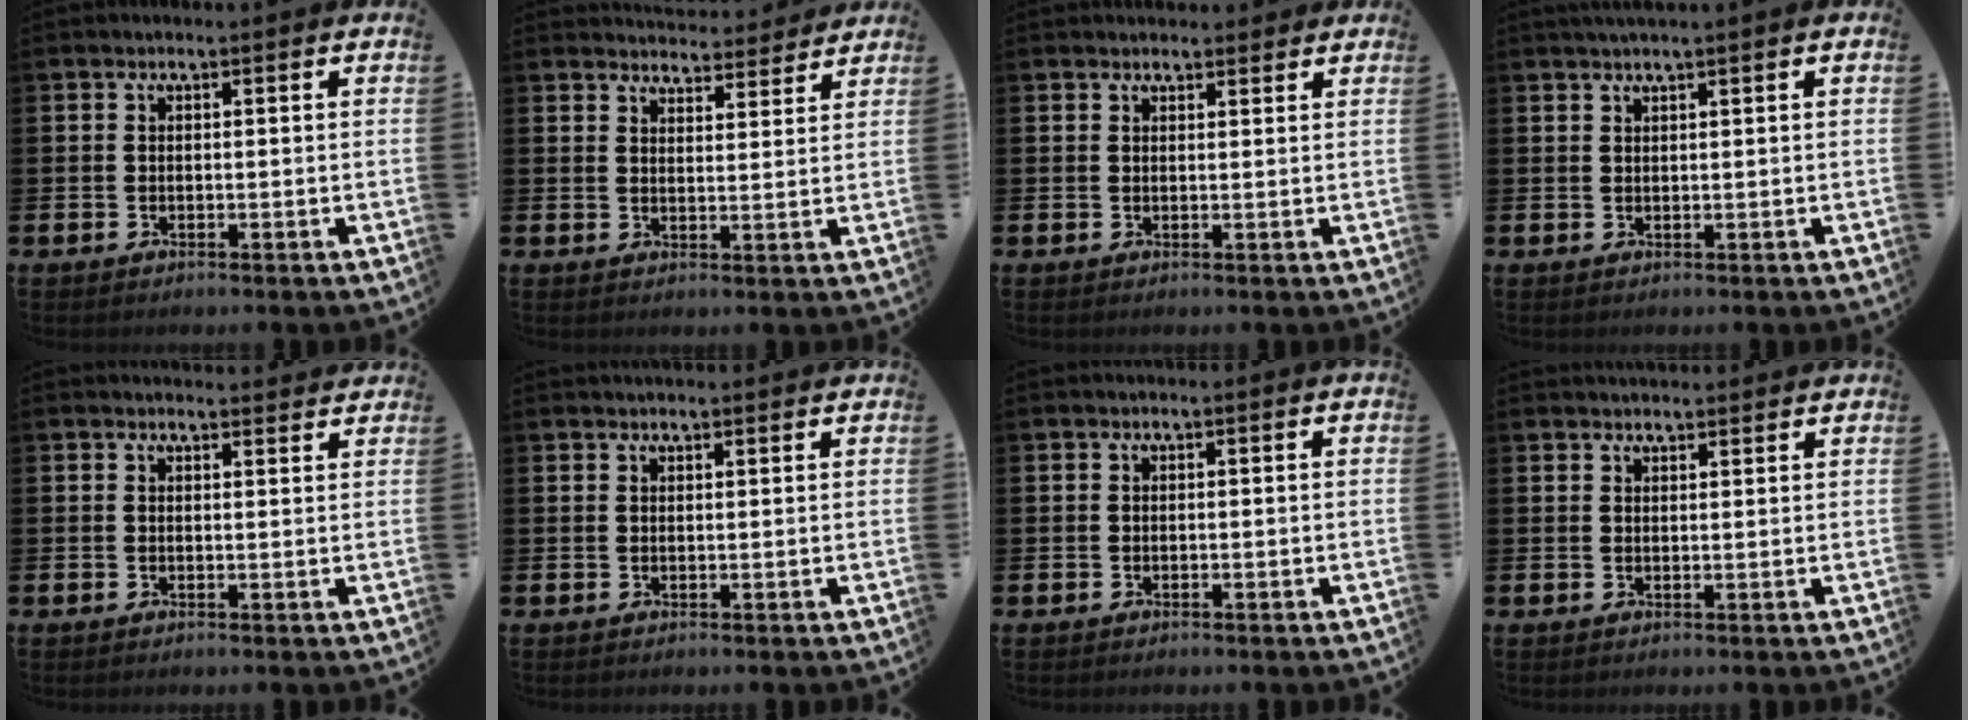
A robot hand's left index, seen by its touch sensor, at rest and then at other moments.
{"total": 4.0, "force": [4.0, 0.6, -0.2], "torque": [0.006, -0.032, 0.069]}
{"total": 1.7, "force": [1.6, 0.4, -0.1], "torque": [0.019, -0.009, 0.026]}
{"total": 1.2, "force": [1.0, -0.2, 0.6], "torque": [-0.015, 0.002, 0.019]}
{"total": 1.6, "force": [1.6, 0.1, -0.1], "torque": [0.011, -0.011, 0.027]}
{"total": 1.3, "force": [1.3, 0.1, 0.1], "torque": [0.009, -0.006, 0.022]}
{"total": 0.0}
{"total": 2.1, "force": [2.0, 0.3, -0.1], "torque": [0.009, -0.011, 0.035]}